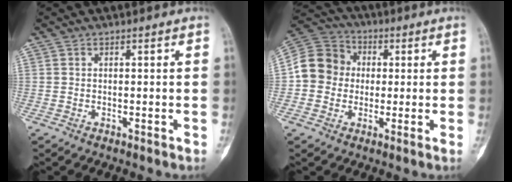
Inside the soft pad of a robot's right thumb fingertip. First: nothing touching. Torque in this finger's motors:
{"motor_torque": [1.23, 1.13, 0.25, -0.30, 0.04]}